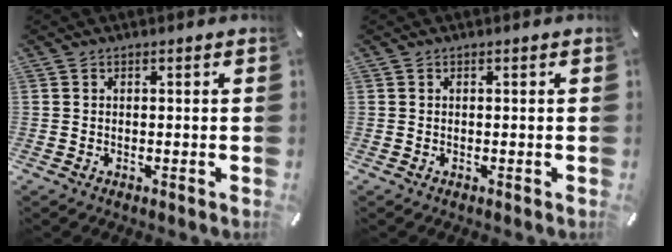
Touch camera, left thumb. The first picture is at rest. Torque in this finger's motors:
{"motor_torque": [0.00, -0.01, 0.00, 0.00, 0.00]}